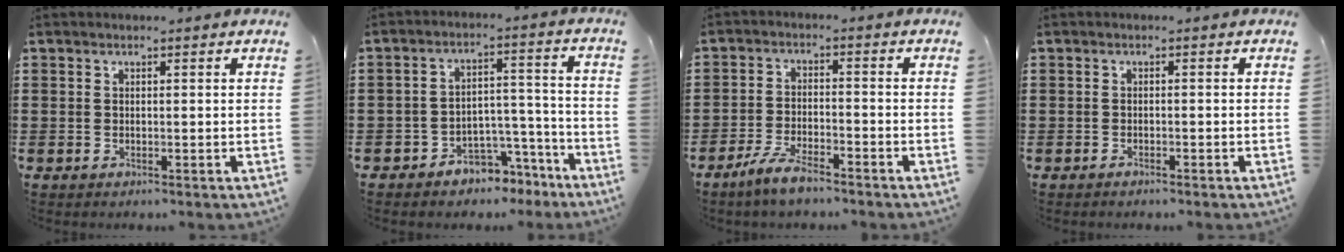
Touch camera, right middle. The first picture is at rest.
{"total": 4.7, "force": [-4.3, 1.9, 0.3], "torque": [-0.016, 0.011, -0.087]}
{"total": 5.2, "force": [-4.2, 1.0, 2.9], "torque": [-0.076, -0.006, -0.083]}
{"total": 0.9, "force": [-0.9, 0.0, 0.2], "torque": [-0.009, -0.003, -0.016]}